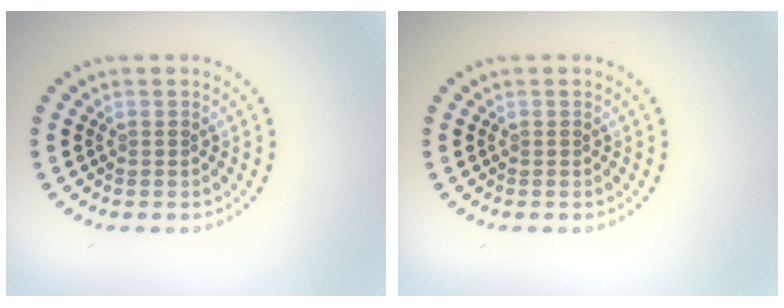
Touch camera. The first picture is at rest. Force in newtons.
{"total": 0.0}